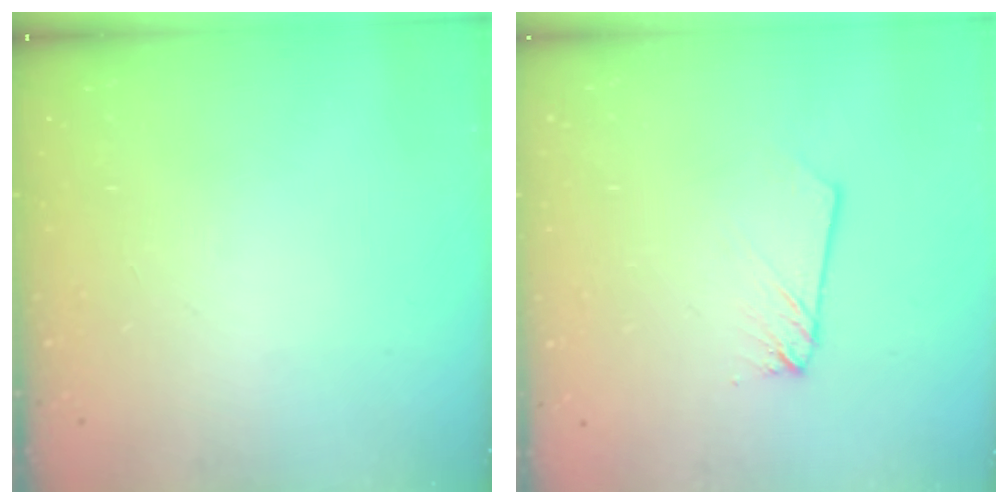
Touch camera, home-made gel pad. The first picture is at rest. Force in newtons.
{"total": 1.7, "press": 1.7, "slide": 0.1}